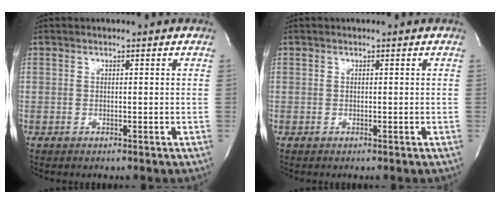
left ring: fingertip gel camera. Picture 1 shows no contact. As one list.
[{"total": 0.0}]